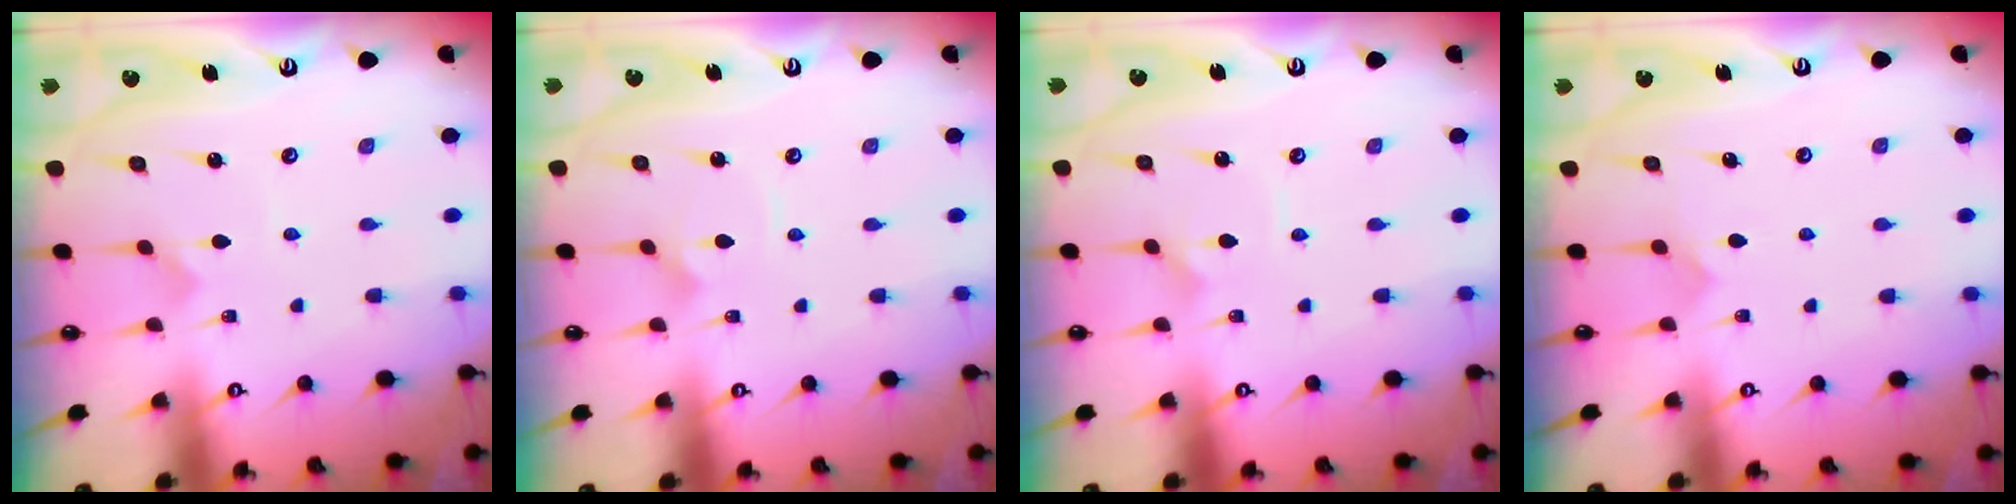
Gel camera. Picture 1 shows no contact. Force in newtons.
{"total": 2.5, "press": 2.5, "slide": 0.1}
{"total": 2.2, "press": 2.2, "slide": 0.4}
{"total": 4.9, "press": 4.8, "slide": 0.6}